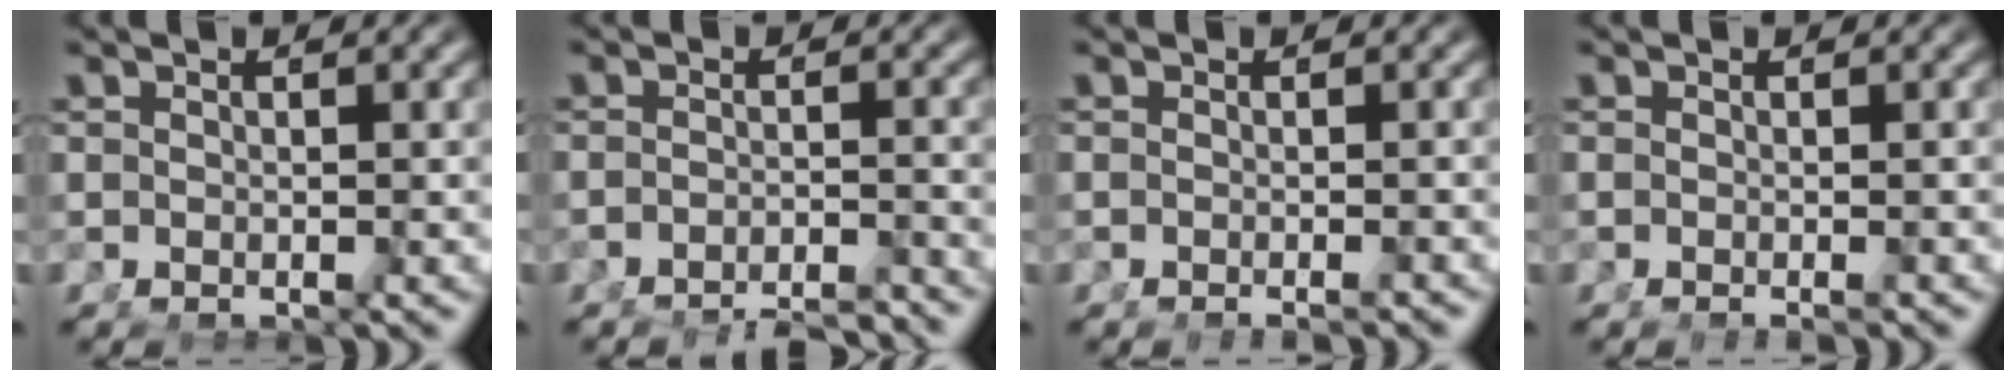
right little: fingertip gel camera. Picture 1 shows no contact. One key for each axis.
{"total": 5.8, "fx": -5.7, "fy": 0.5, "fz": 1.0, "tx": 0.003, "ty": -0.013, "tz": -0.089}
{"total": 1.6, "fx": -1.5, "fy": 0.0, "fz": 0.6, "tx": -0.006, "ty": 0.001, "tz": -0.022}
{"total": 1.1, "fx": -1.0, "fy": 0.0, "fz": 0.5, "tx": -0.004, "ty": 0.000, "tz": -0.014}